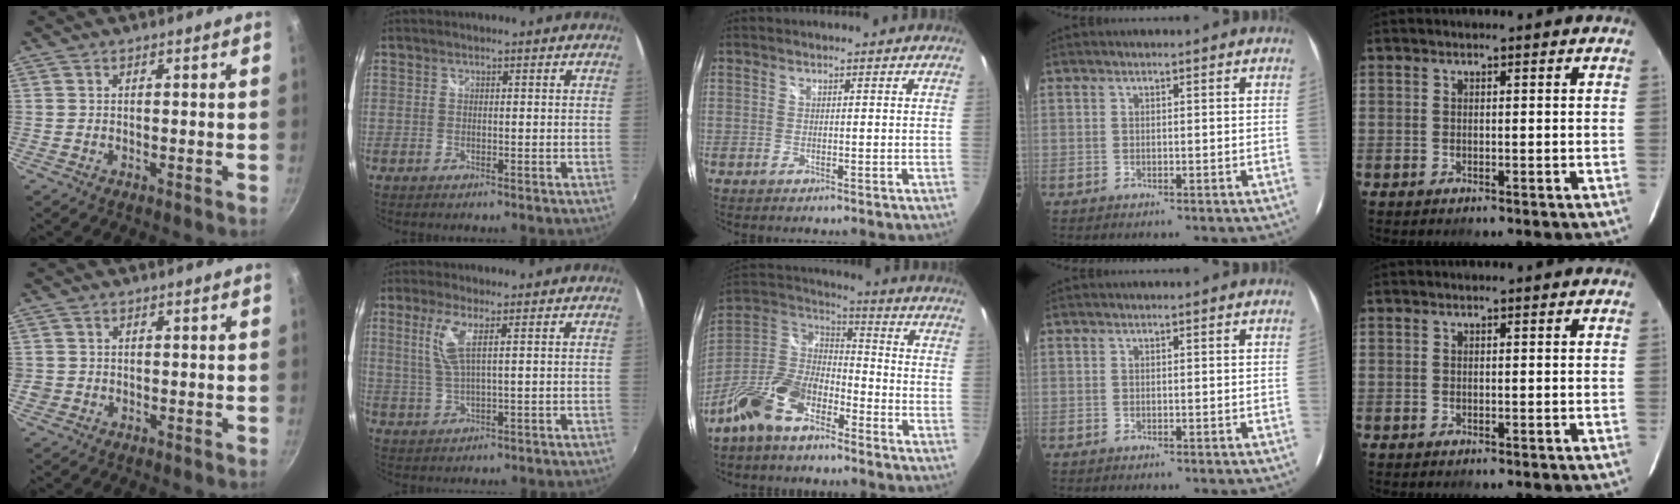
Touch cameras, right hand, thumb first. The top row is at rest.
{"thumb": {"total": 1.5, "force": [-0.2, 1.4, 0.4], "torque": [-0.007, 0.003, -0.001]}, "index": {"total": 5.3, "force": [2.1, 0.4, 4.8], "torque": [-0.106, 0.001, 0.048]}, "middle": {"total": 15.6, "force": [-9.9, 7.7, 9.3], "torque": [-0.199, 0.008, -0.193]}}